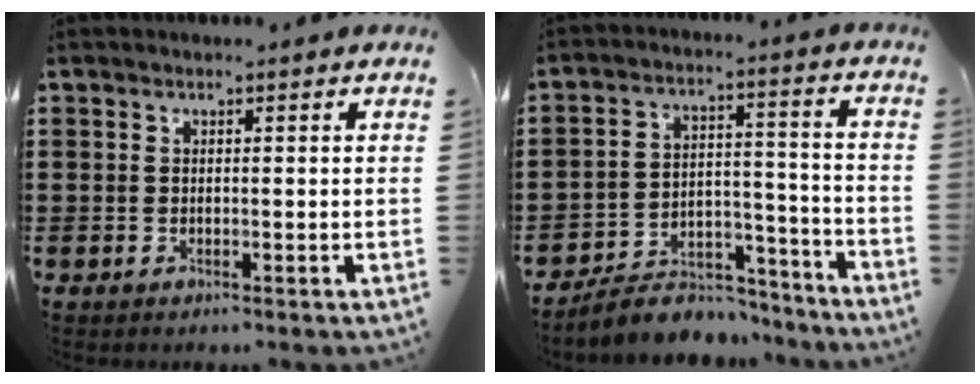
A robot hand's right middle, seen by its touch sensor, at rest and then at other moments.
{"total": 7.1, "force": [-6.6, 2.2, 1.7], "torque": [-0.028, 0.020, -0.125]}